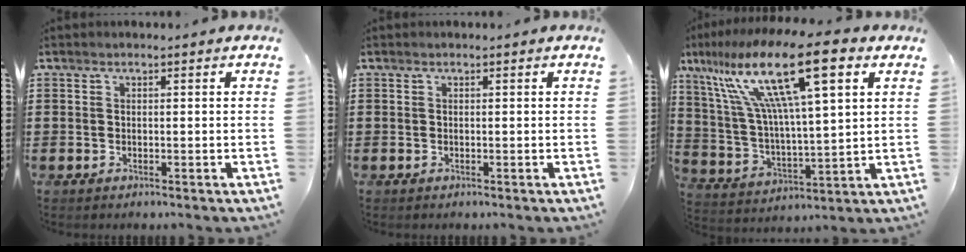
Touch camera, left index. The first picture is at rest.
{"total": 0.0}
{"total": 18.1, "force": [9.7, 3.2, 15.0], "torque": [-0.311, -0.028, 0.149]}